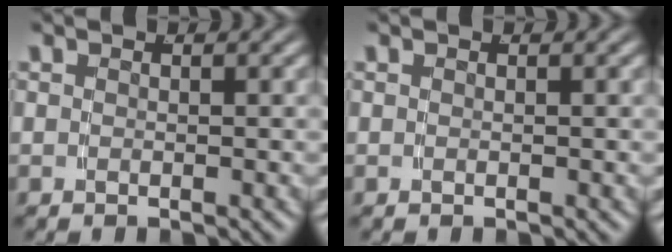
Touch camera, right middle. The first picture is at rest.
{"total": 0.0}